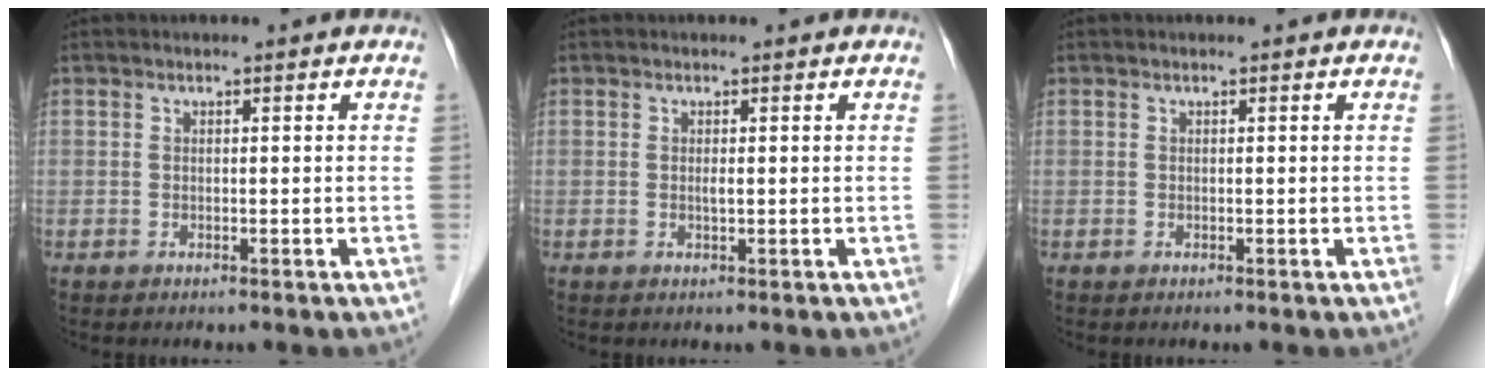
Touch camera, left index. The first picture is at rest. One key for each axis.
{"total": 0.6, "fx": 0.2, "fy": 0.0, "fz": 0.6, "tx": -0.015, "ty": -0.002, "tz": 0.002}
{"total": 0.0}